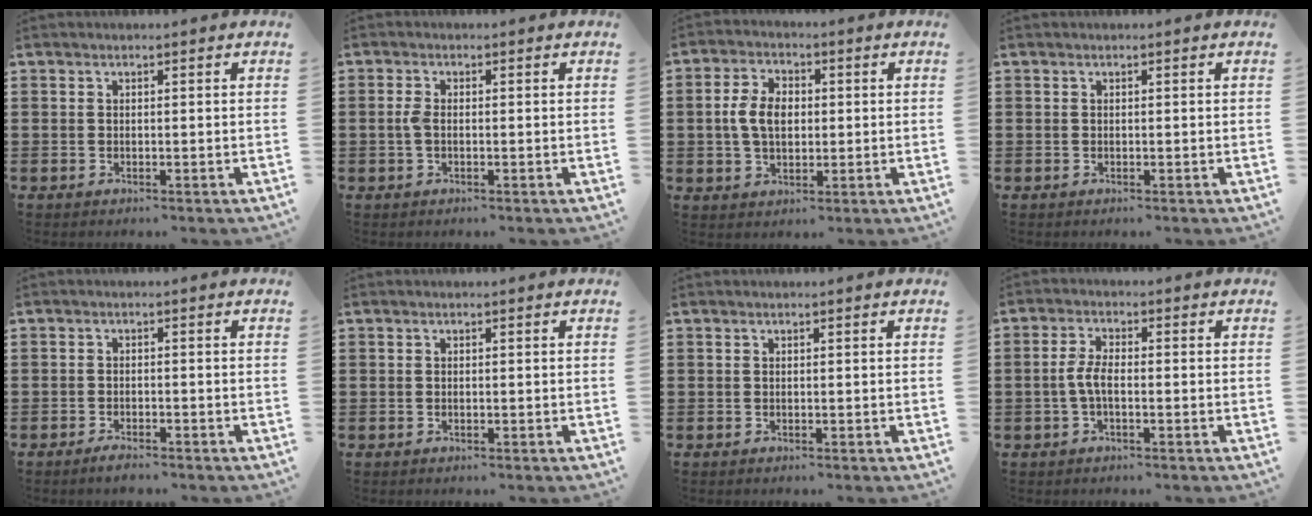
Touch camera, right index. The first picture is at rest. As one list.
[{"total": 2.1, "force": [-0.3, 0.9, 1.9], "torque": [-0.052, -0.005, -0.011]}, {"total": 5.9, "force": [-0.1, 3.8, 4.5], "torque": [-0.114, 0.004, -0.011]}, {"total": 0.0}, {"total": 1.7, "force": [-1.6, 0.0, 0.5], "torque": [-0.014, -0.004, -0.028]}, {"total": 0.0}, {"total": 0.0}, {"total": 3.6, "force": [-1.0, 1.1, 3.3], "torque": [-0.081, -0.004, -0.027]}]